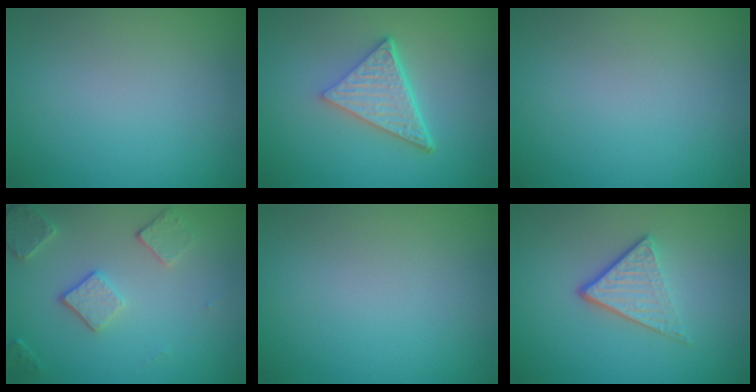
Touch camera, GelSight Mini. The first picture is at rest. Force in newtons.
{"total": 5.1, "press": 3.5, "slide": 3.7}
{"total": 0.0}
{"total": 3.1, "press": 2.7, "slide": 1.7}
{"total": 0.0}
{"total": 3.6, "press": 2.4, "slide": 2.7}